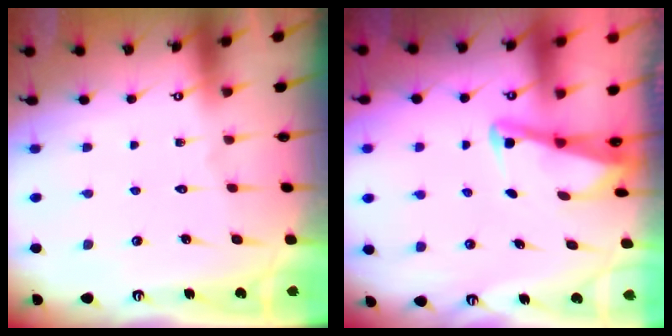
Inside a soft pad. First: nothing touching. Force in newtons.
{"total": 2.9, "press": 2.9, "slide": 0.4}